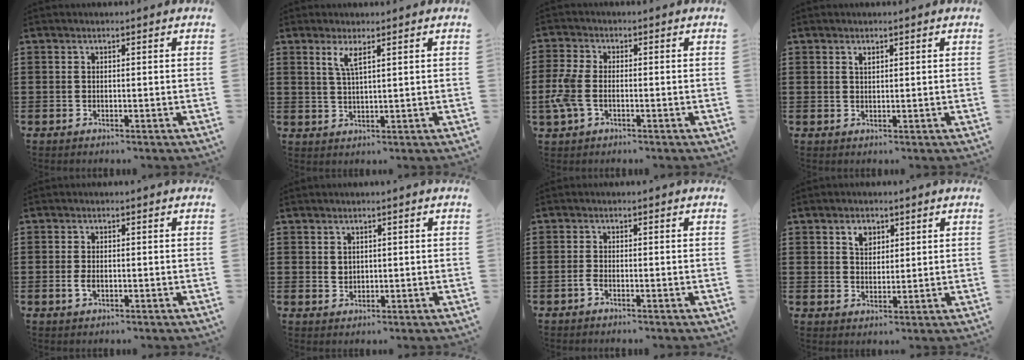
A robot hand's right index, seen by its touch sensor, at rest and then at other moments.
{"total": 3.1, "force": [1.7, 0.5, 2.5], "torque": [-0.055, 0.002, 0.029]}
{"total": 4.9, "force": [-1.2, 2.7, 3.9], "torque": [-0.106, -0.006, -0.031]}
{"total": 0.9, "force": [0.6, 0.5, 0.5], "torque": [-0.013, 0.001, 0.012]}
{"total": 1.8, "force": [-0.4, 0.8, 1.5], "torque": [-0.038, -0.005, -0.008]}
{"total": 1.6, "force": [1.1, 1.0, 0.3], "torque": [-0.008, 0.004, 0.022]}
{"total": 1.2, "force": [-0.8, 0.2, 0.9], "torque": [-0.025, -0.005, -0.017]}
{"total": 3.1, "force": [1.8, 2.1, 1.4], "torque": [-0.027, 0.003, 0.032]}